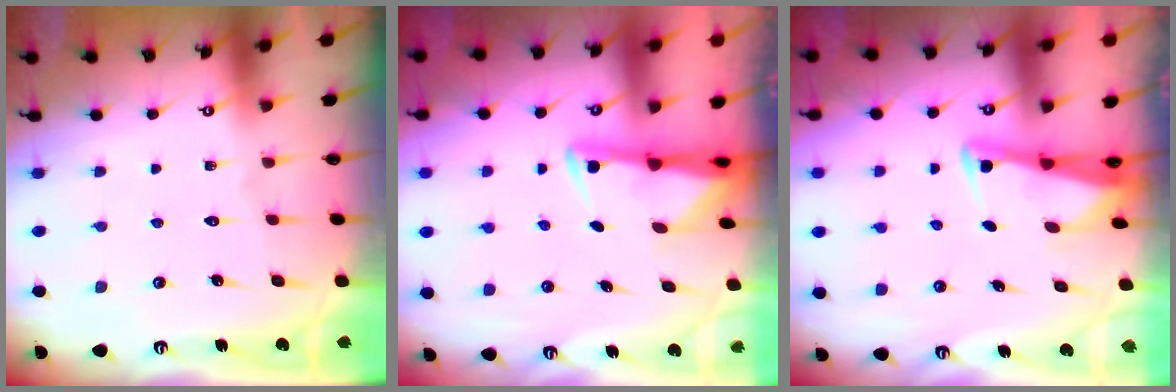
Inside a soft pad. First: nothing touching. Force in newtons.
{"total": 3.0, "press": 2.9, "slide": 0.6}
{"total": 2.9, "press": 2.9, "slide": 0.2}